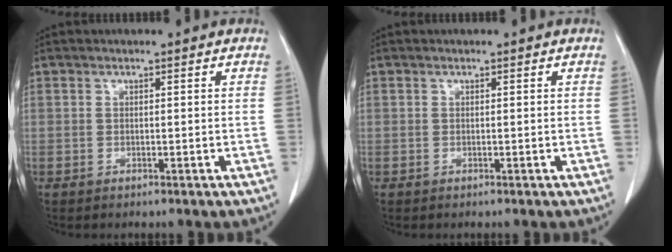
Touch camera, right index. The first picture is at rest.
{"total": 0.0}